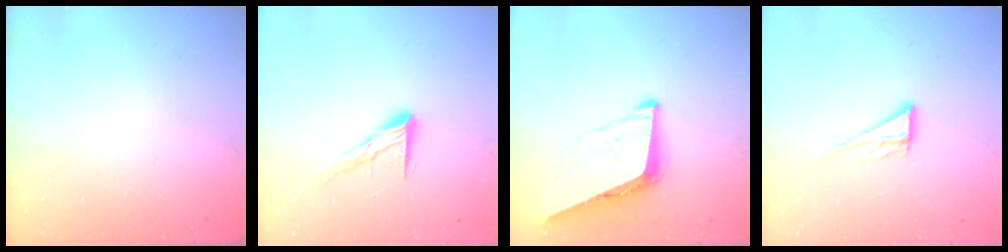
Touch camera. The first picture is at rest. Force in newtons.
{"total": 10.6, "press": 10.6, "slide": 0.8}
{"total": 9.3, "press": 8.7, "slide": 3.2}
{"total": 8.2, "press": 8.1, "slide": 0.7}